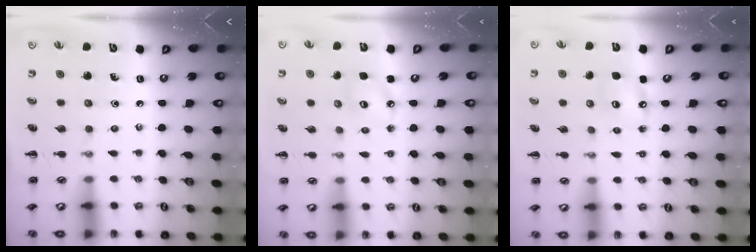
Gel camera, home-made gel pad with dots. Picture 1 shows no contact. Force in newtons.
{"total": 4.7, "press": 4.7, "slide": 0.5}
{"total": 6.6, "press": 6.5, "slide": 1.2}